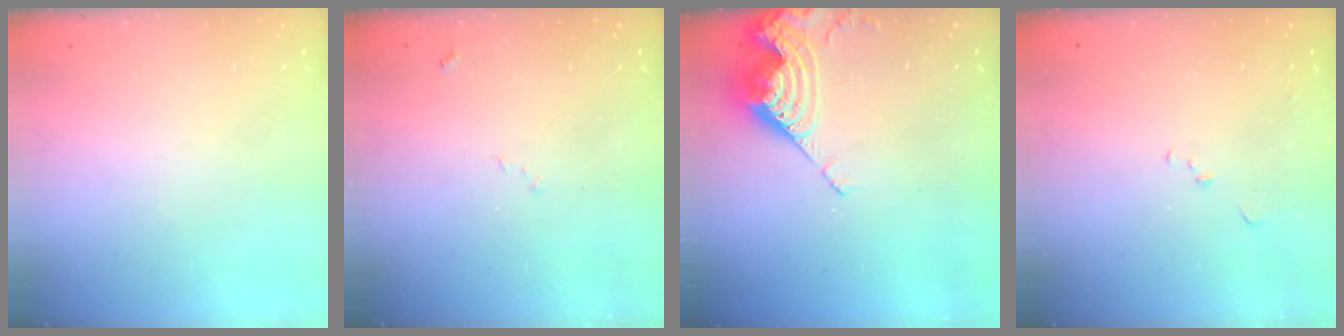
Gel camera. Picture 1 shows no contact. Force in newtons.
{"total": 6.5, "press": 6.5, "slide": 0.9}
{"total": 9.6, "press": 9.6, "slide": 0.9}
{"total": 6.5, "press": 6.4, "slide": 0.7}